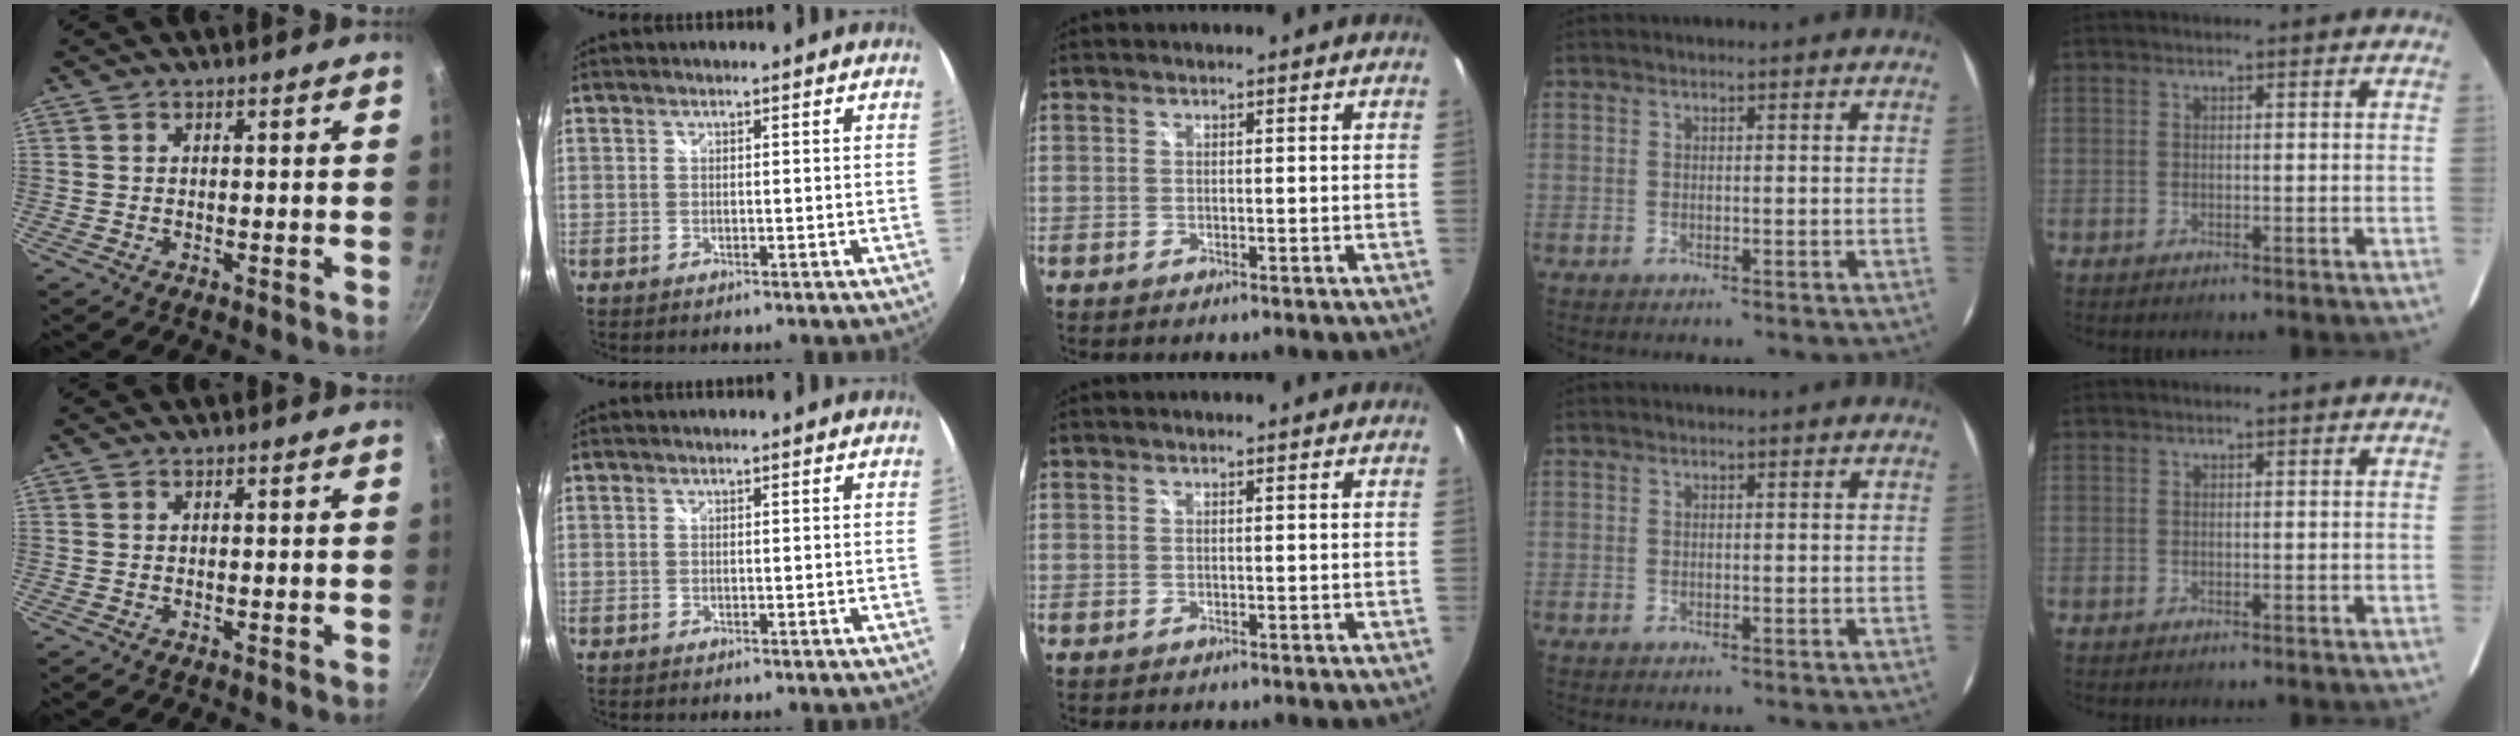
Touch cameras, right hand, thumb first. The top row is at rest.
{}